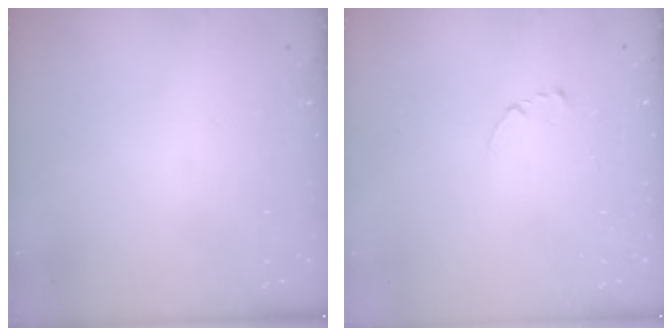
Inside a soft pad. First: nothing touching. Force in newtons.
{"total": 2.7, "press": 2.7, "slide": 0.3}